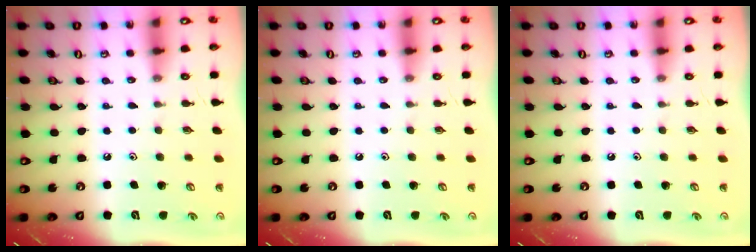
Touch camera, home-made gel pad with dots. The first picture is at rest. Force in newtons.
{"total": 0.0}
{"total": 0.0}